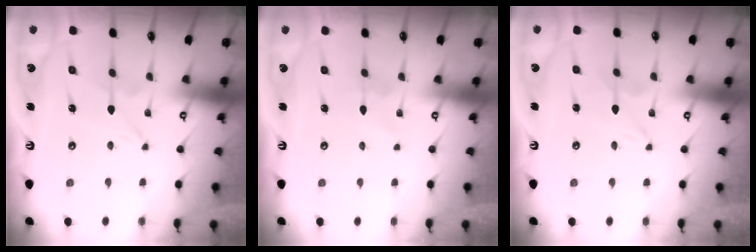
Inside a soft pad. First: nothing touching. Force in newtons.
{"total": 1.4, "press": 1.4, "slide": 0.1}
{"total": 0.0}